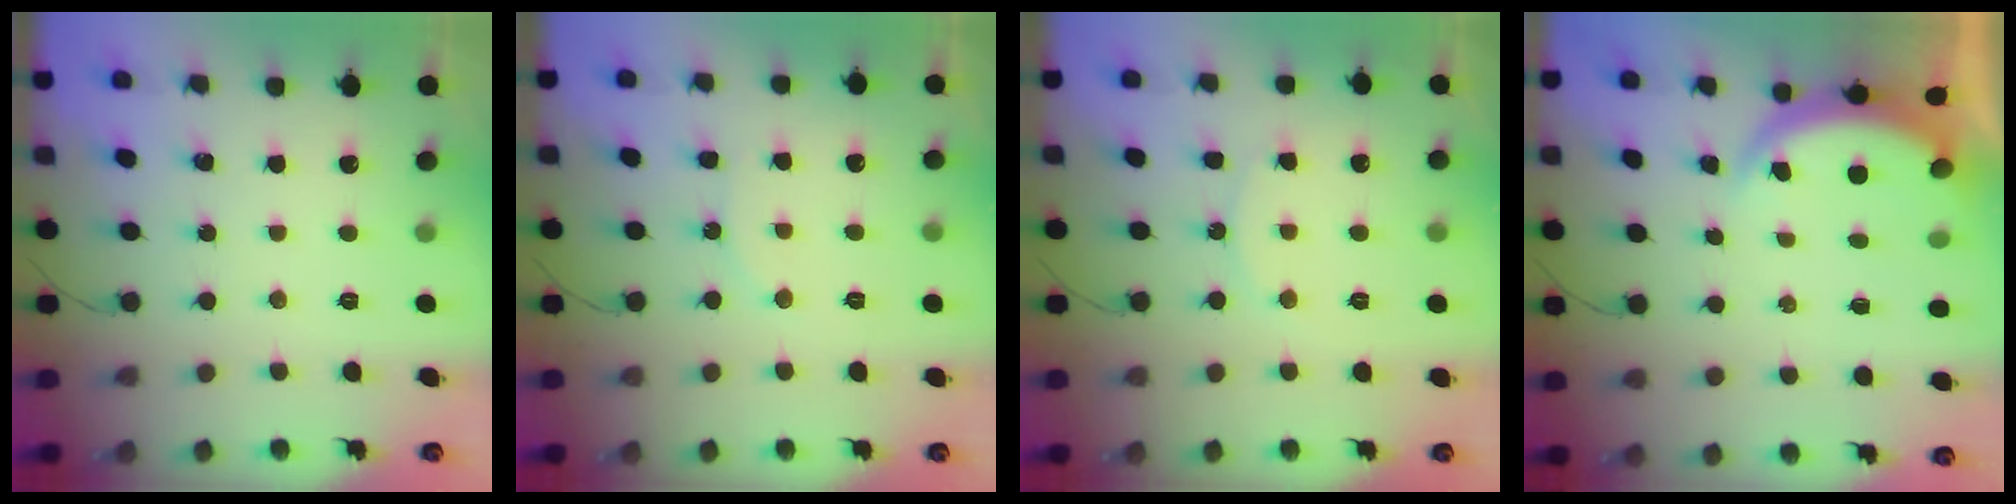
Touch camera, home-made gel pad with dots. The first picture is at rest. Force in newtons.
{"total": 6.5, "press": 6.2, "slide": 1.9}
{"total": 9.1, "press": 9.1, "slide": 0.6}
{"total": 5.1, "press": 5.0, "slide": 0.9}